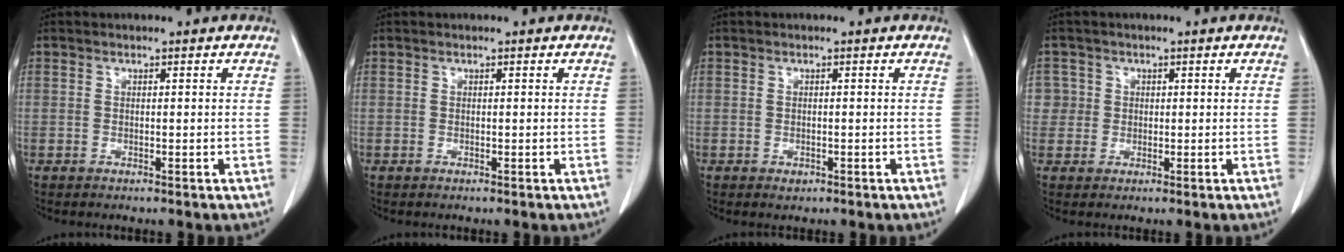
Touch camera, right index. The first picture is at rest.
{"total": 0.0}
{"total": 0.7, "force": [-0.3, 0.5, 0.4], "torque": [-0.009, -0.001, 0.001]}
{"total": 2.7, "force": [0.4, 2.6, -0.2], "torque": [0.025, 0.006, 0.003]}